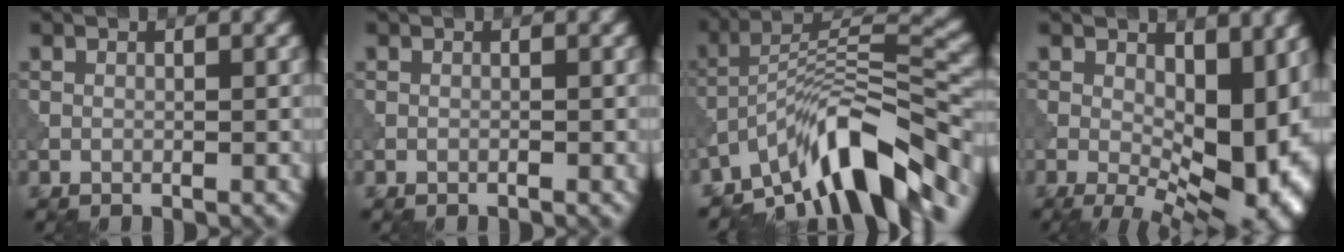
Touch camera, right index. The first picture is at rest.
{"total": 0.0}
{"total": 11.1, "force": [-7.6, 3.1, 7.6], "torque": [-0.114, 0.015, -0.145]}
{"total": 14.0, "force": [0.0, 7.5, 11.9], "torque": [-0.136, -0.013, 0.019]}